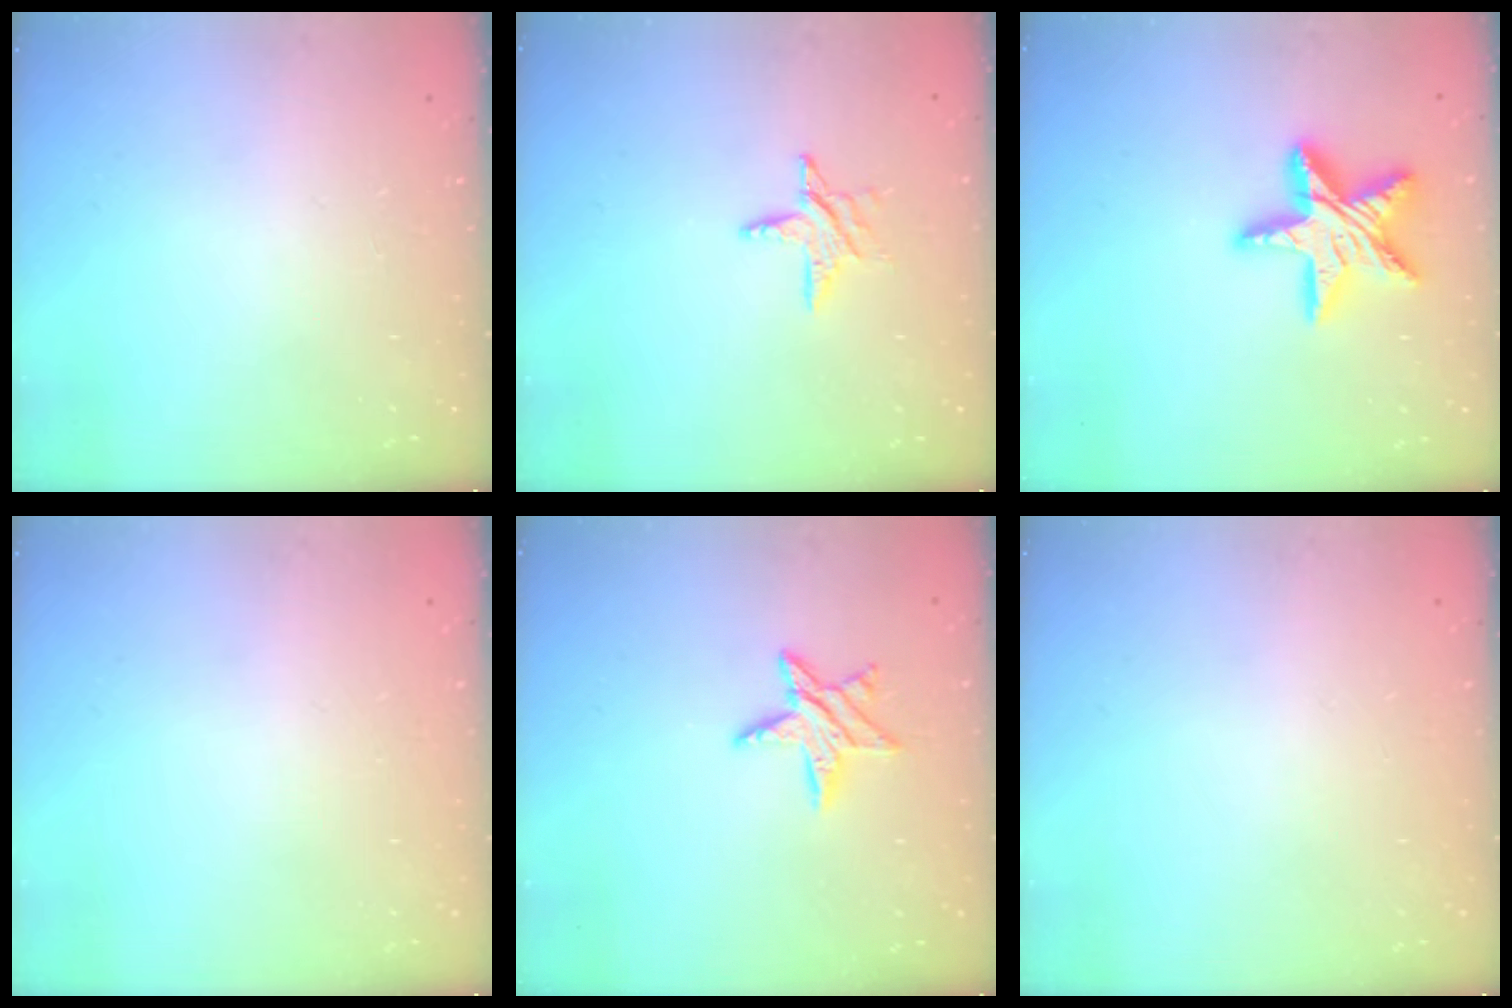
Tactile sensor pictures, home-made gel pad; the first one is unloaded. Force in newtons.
{"total": 6.9, "press": 6.9, "slide": 0.5}
{"total": 17.5, "press": 17.4, "slide": 1.4}
{"total": 0.0}
{"total": 8.2, "press": 8.2, "slide": 0.1}
{"total": 0.0}